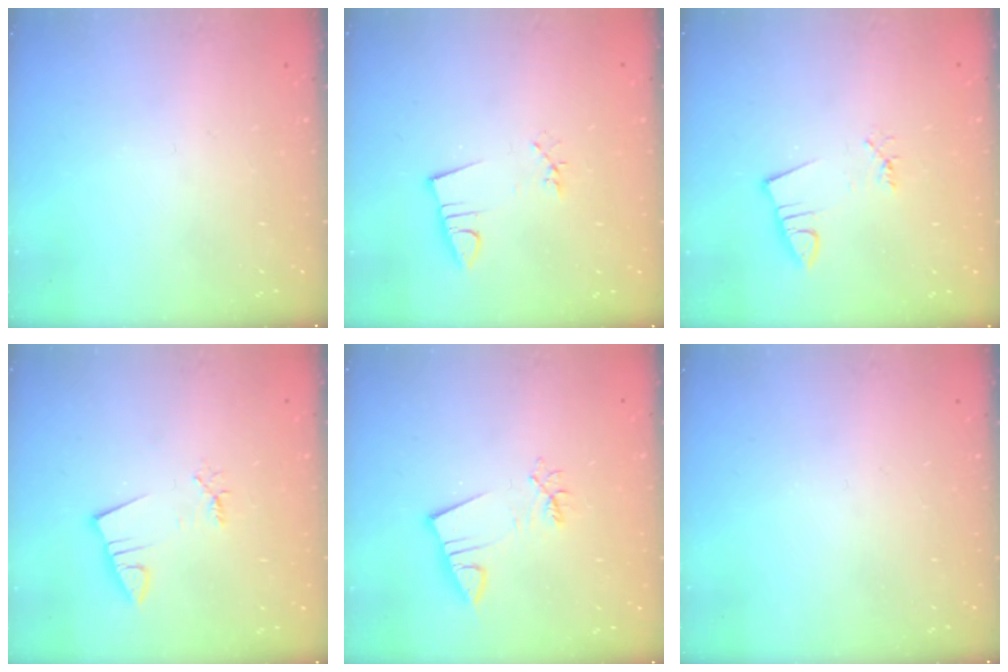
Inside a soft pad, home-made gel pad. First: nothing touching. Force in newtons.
{"total": 2.9, "press": 1.6, "slide": 2.4}
{"total": 1.1, "press": 1.1, "slide": 0.0}
{"total": 2.4, "press": 2.4, "slide": 0.3}
{"total": 4.7, "press": 4.7, "slide": 0.6}
{"total": 0.0}